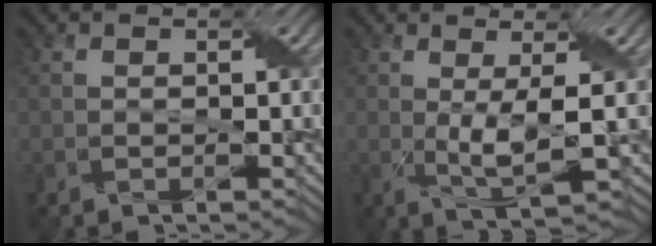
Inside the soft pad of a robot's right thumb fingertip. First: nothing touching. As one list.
[{"total": 4.9, "force": [0.1, 0.9, 4.8], "torque": [-0.099, 0.001, 0.006]}]